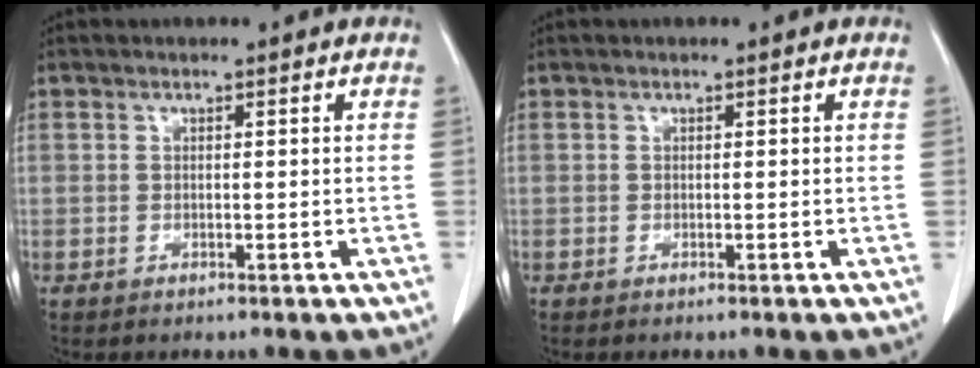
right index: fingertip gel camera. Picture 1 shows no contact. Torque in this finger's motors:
{"motor_torque": [-0.03, -0.06, -0.06, 0.00]}